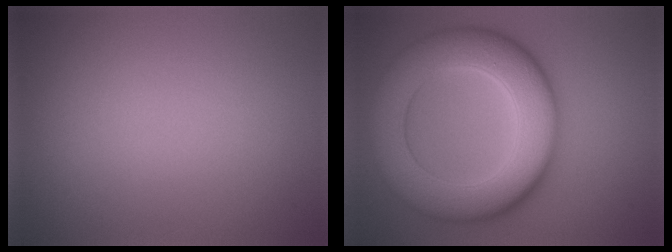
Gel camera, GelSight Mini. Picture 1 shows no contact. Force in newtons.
{"total": 11.3, "press": 11.3, "slide": 0.3}